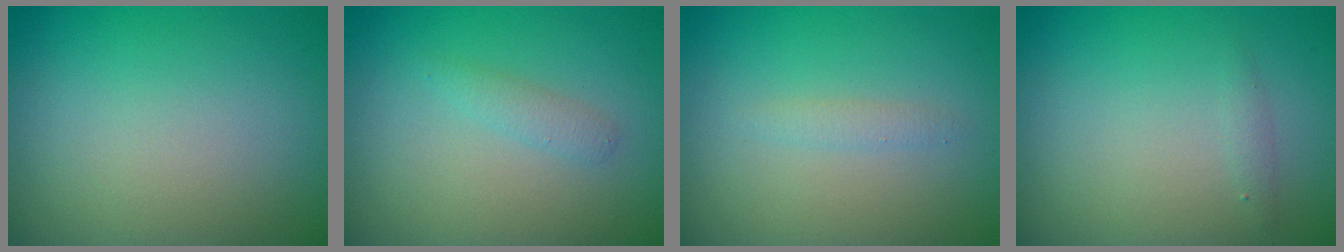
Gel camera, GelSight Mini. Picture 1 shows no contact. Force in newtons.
{"total": 1.1, "press": 1.1, "slide": 0.1}
{"total": 0.8, "press": 0.8, "slide": 0.0}
{"total": 0.6, "press": 0.6, "slide": 0.0}